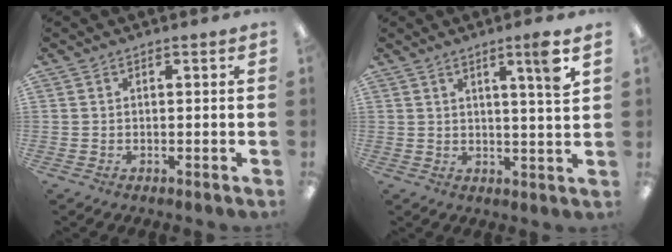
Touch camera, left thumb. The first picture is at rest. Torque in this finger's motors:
{"motor_torque": [0.90, 0.61, 0.62, -0.42, 0.03]}